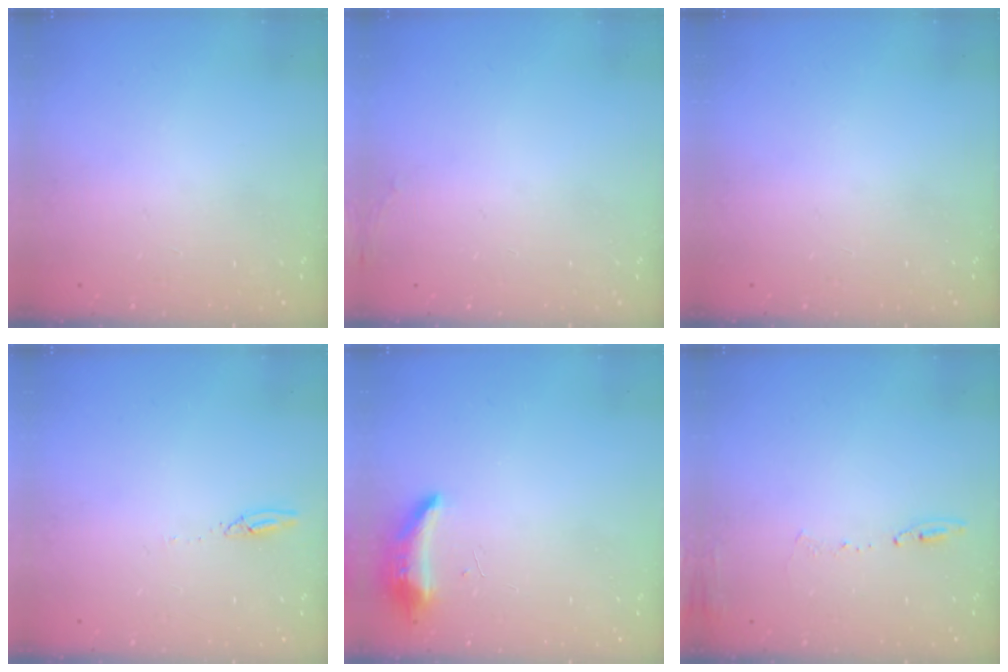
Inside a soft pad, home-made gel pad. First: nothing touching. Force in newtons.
{"total": 7.0, "press": 4.6, "slide": 5.3}
{"total": 0.0}
{"total": 2.7, "press": 2.7, "slide": 0.2}
{"total": 8.5, "press": 8.3, "slide": 2.0}
{"total": 8.3, "press": 8.3, "slide": 0.9}